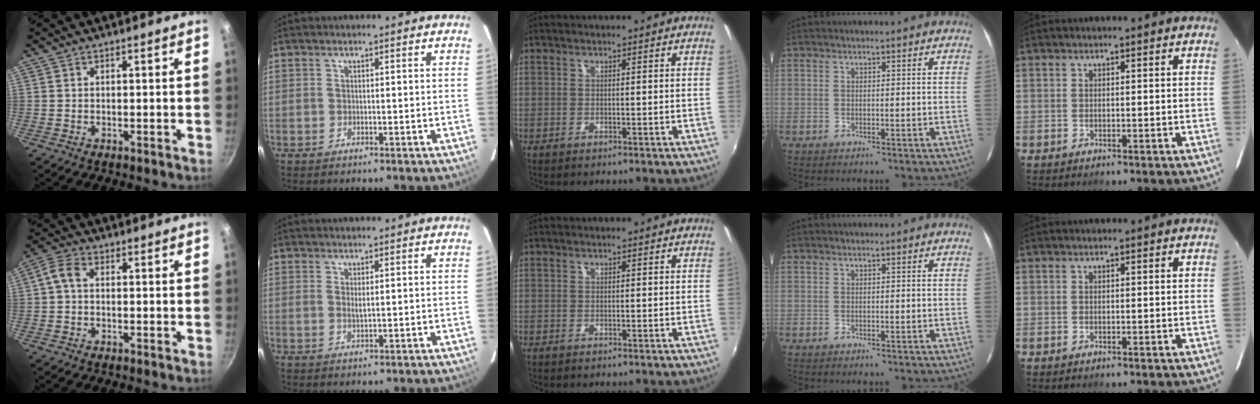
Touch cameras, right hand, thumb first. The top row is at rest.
{"thumb": {"total": 3.9, "force": [-0.1, 2.8, 2.7], "torque": [-0.059, 0.017, -0.013]}, "index": {"total": 1.2, "force": [0.4, 0.2, 1.1], "torque": [-0.020, -0.001, 0.007]}}